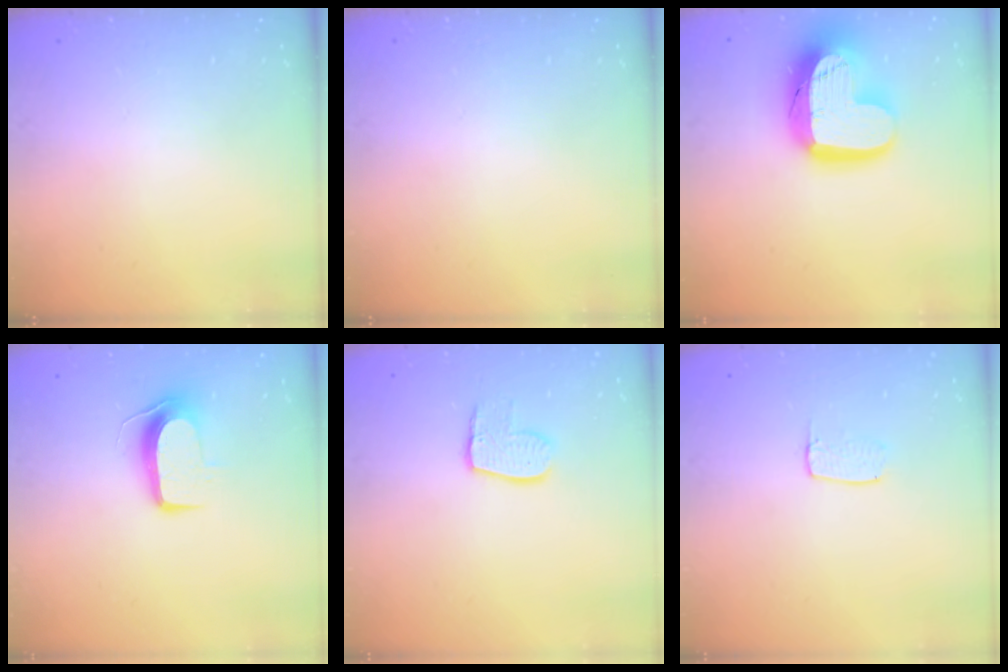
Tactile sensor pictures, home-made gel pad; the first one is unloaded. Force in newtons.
{"total": 0.0}
{"total": 18.9, "press": 18.8, "slide": 1.7}
{"total": 8.8, "press": 8.8, "slide": 0.8}
{"total": 8.7, "press": 8.6, "slide": 0.7}
{"total": 4.2, "press": 4.2, "slide": 0.3}